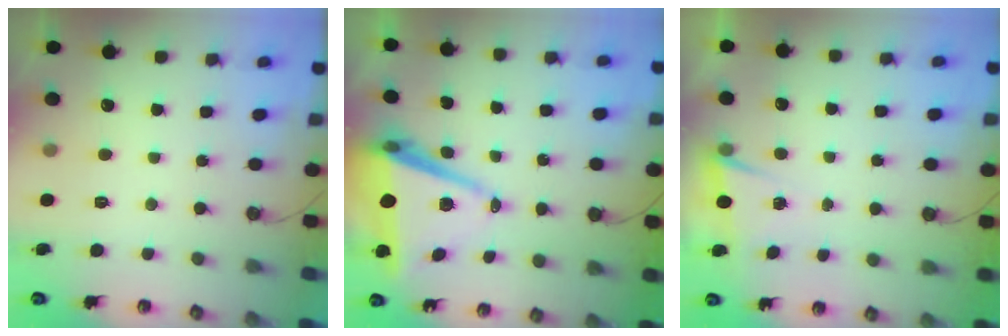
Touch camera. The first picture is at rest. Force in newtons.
{"total": 9.8, "press": 8.8, "slide": 4.2}
{"total": 2.7, "press": 1.5, "slide": 2.2}